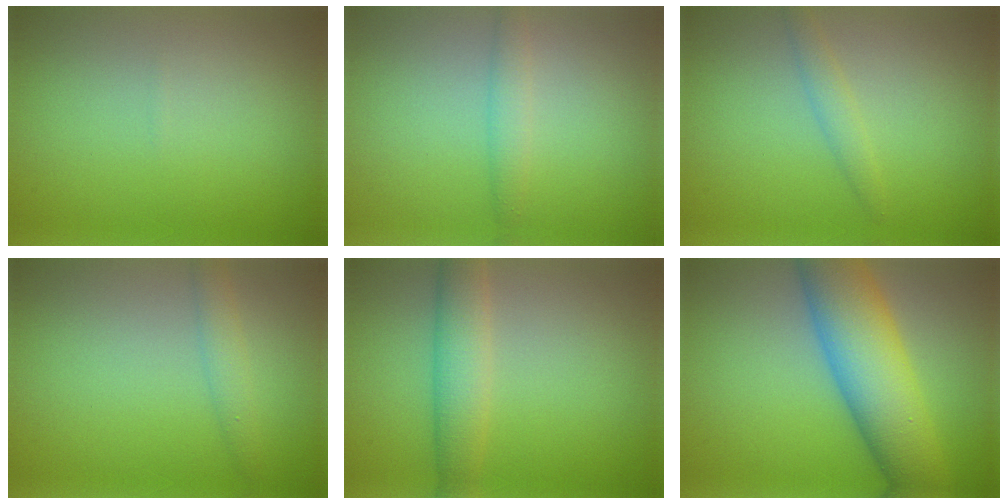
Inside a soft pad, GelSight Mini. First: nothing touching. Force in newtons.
{"total": 1.6, "press": 1.6, "slide": 0.0}
{"total": 1.4, "press": 1.4, "slide": 0.1}
{"total": 1.8, "press": 1.8, "slide": 0.0}
{"total": 3.7, "press": 3.7, "slide": 0.2}
{"total": 9.9, "press": 9.9, "slide": 0.3}